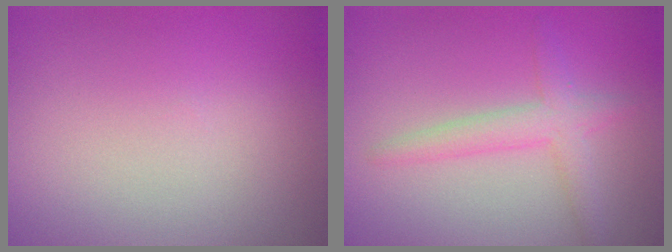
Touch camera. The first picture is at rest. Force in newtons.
{"total": 2.6, "press": 2.6, "slide": 0.1}